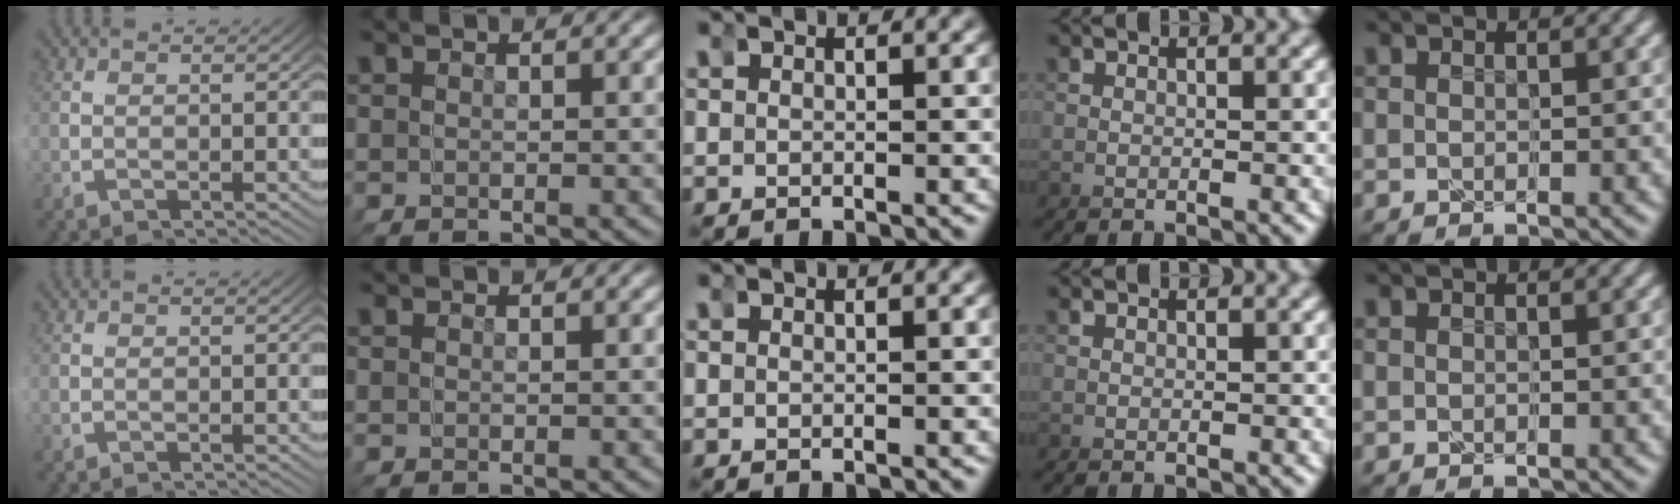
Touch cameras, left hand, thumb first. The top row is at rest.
{}